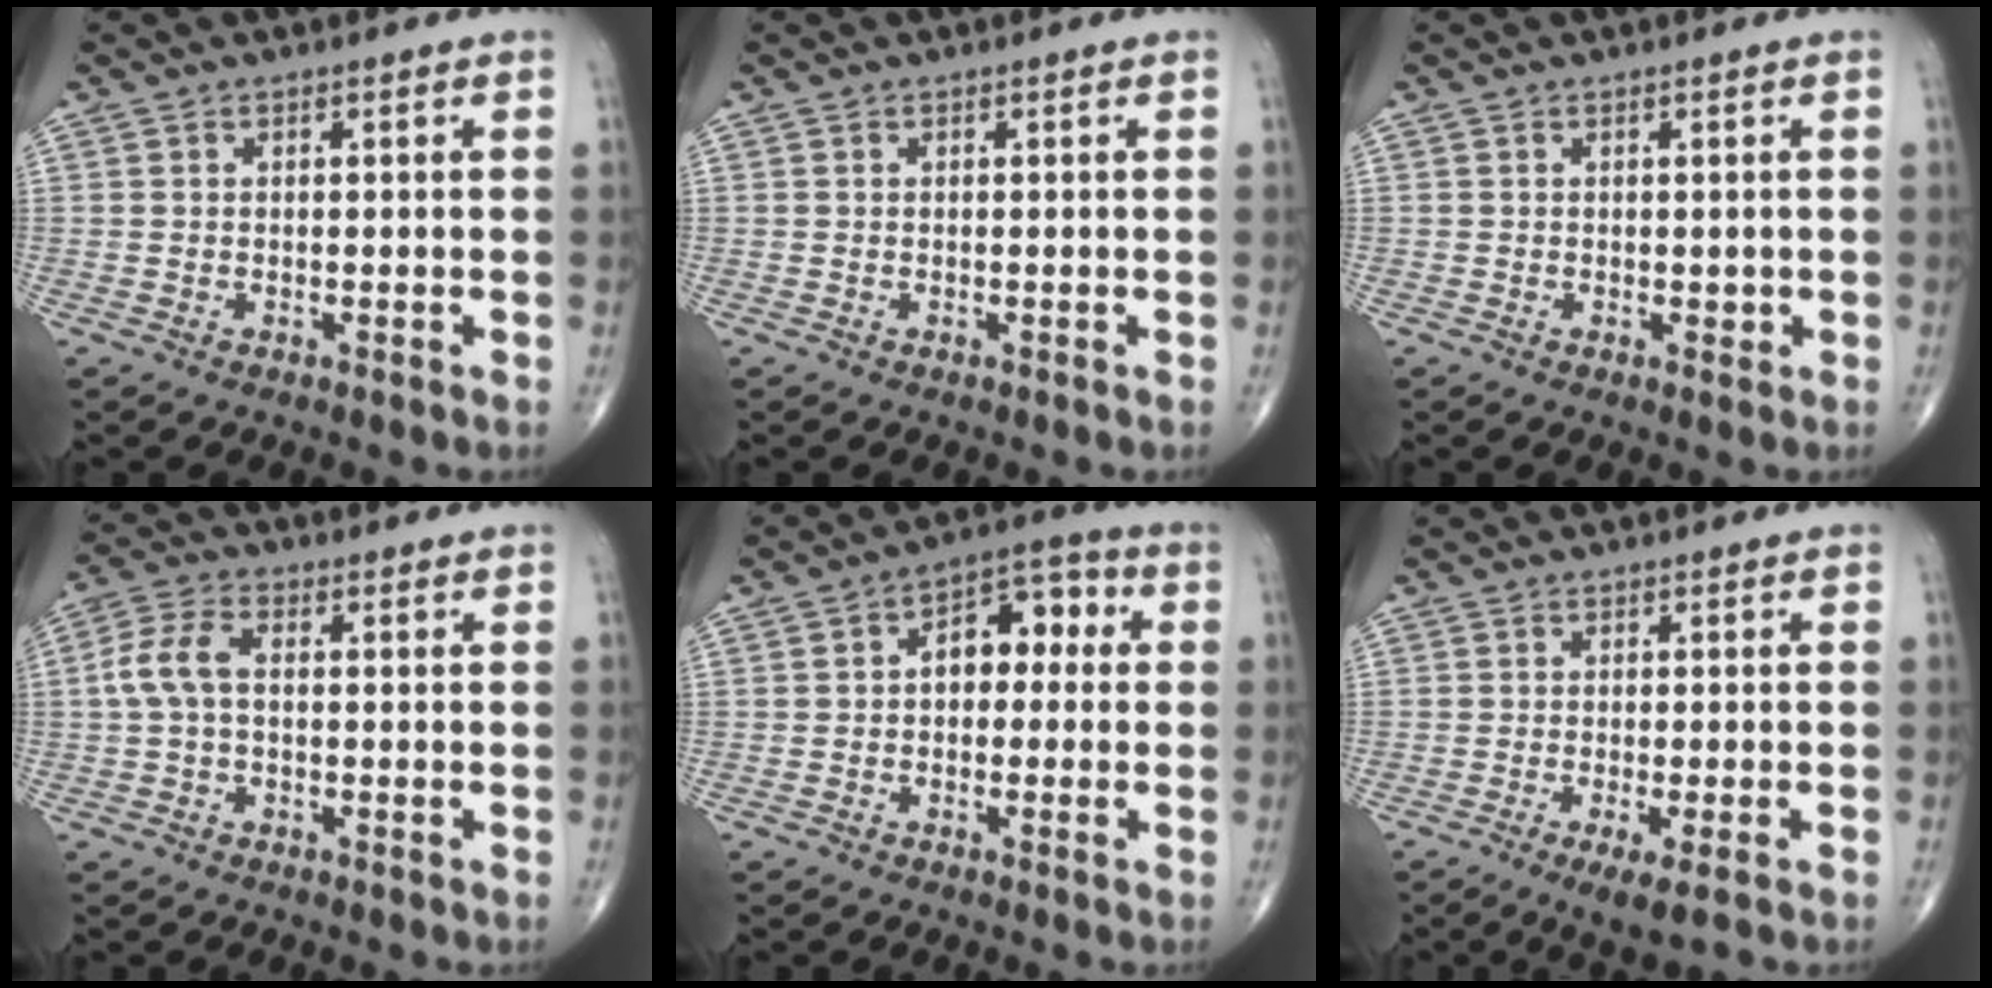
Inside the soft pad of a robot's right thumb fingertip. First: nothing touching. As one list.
[{"total": 0.0}, {"total": 0.9, "force": [0.0, 0.6, 0.6], "torque": [0.005, 0.001, 0.000]}, {"total": 6.1, "force": [0.1, 3.5, 5.0], "torque": [-0.114, 0.021, -0.004]}, {"total": 8.7, "force": [0.7, 5.6, 6.7], "torque": [-0.065, 0.036, -0.001]}, {"total": 3.7, "force": [-1.8, 0.5, 3.2], "torque": [-0.057, -0.011, -0.032]}]